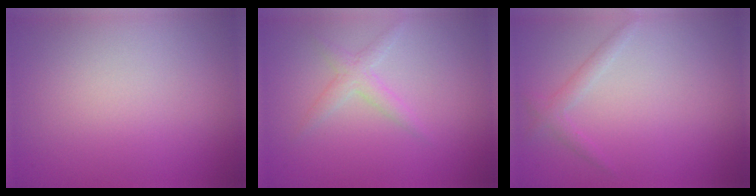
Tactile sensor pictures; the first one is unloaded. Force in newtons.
{"total": 1.7, "press": 1.7, "slide": 0.1}
{"total": 1.3, "press": 1.3, "slide": 0.1}